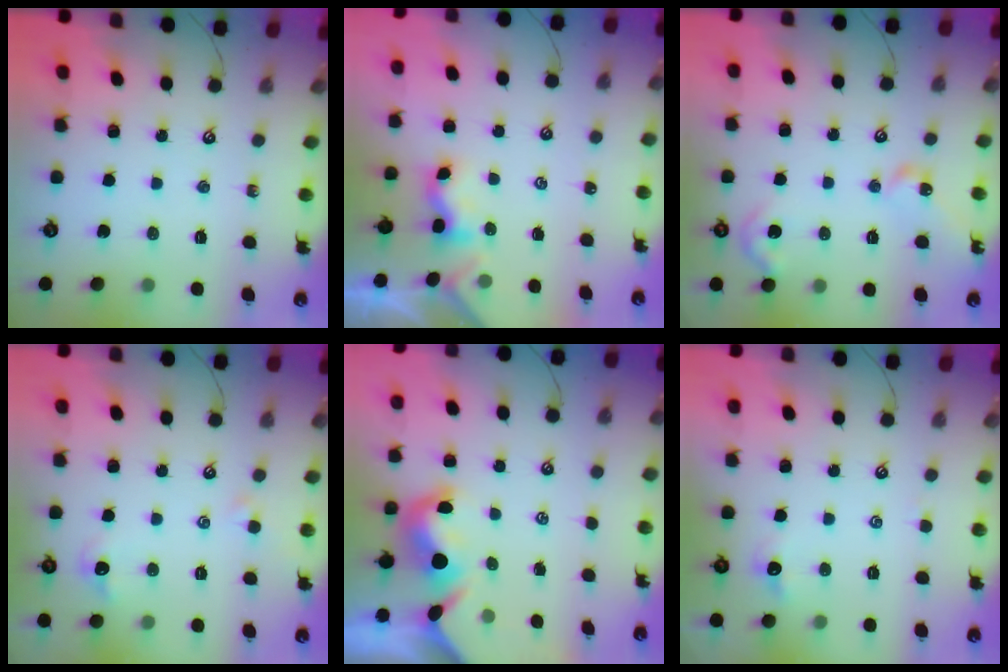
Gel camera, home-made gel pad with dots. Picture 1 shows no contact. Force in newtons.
{"total": 1.4, "press": 1.3, "slide": 0.4}
{"total": 8.5, "press": 8.4, "slide": 0.9}
{"total": 1.0, "press": 0.5, "slide": 0.8}
{"total": 3.3, "press": 3.1, "slide": 1.2}
{"total": 0.7, "press": 0.2, "slide": 0.7}